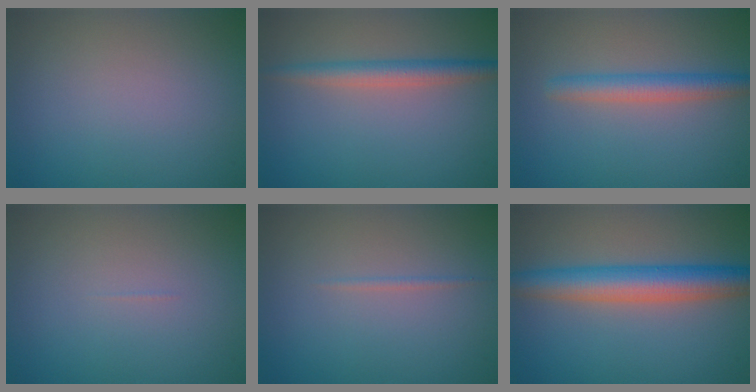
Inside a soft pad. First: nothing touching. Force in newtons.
{"total": 2.7, "press": 2.7, "slide": 0.0}
{"total": 2.9, "press": 2.9, "slide": 0.1}
{"total": 0.0}
{"total": 0.5, "press": 0.5, "slide": 0.0}
{"total": 5.9, "press": 5.9, "slide": 0.3}